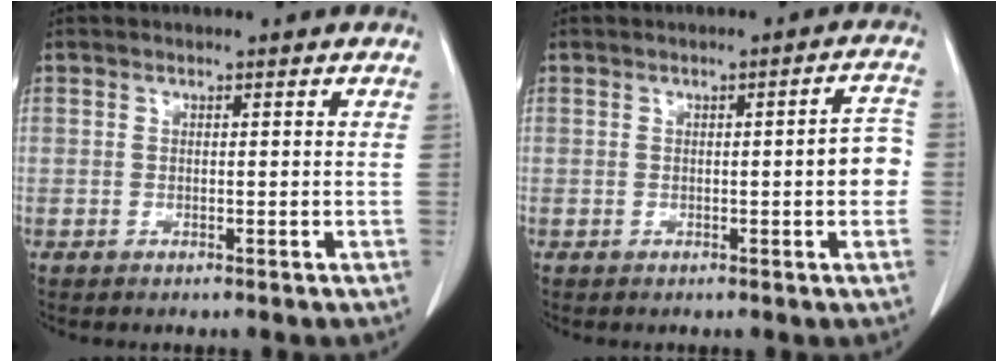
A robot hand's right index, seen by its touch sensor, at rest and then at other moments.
{"total": 4.1, "force": [-0.5, 0.7, 4.0], "torque": [-0.043, 0.009, -0.009]}